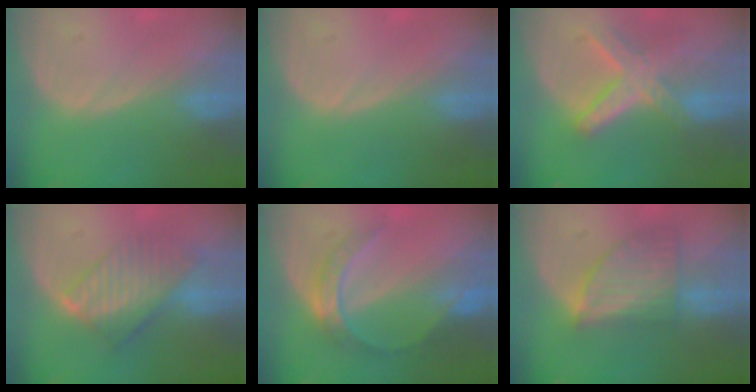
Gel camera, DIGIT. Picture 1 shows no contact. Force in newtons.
{"total": 0.0}
{"total": 8.2, "press": 7.1, "slide": 4.1}
{"total": 8.1, "press": 7.1, "slide": 4.0}
{"total": 5.4, "press": 5.3, "slide": 0.6}
{"total": 7.4, "press": 6.8, "slide": 2.9}